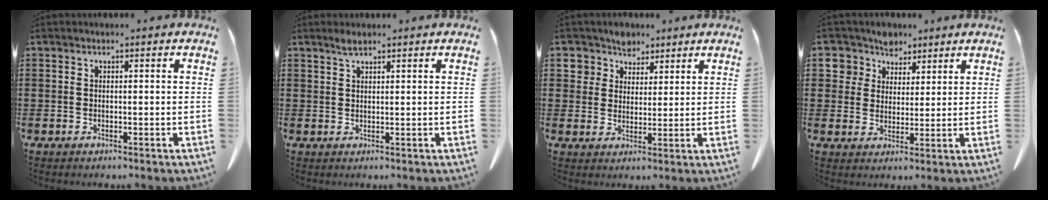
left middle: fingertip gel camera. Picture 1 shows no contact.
{"total": 1.5, "force": [1.2, 0.3, 0.9], "torque": [-0.021, -0.001, 0.022]}
{"total": 4.9, "force": [3.4, 3.4, 0.3], "torque": [-0.032, 0.000, 0.061]}
{"total": 5.6, "force": [3.8, 4.0, 0.4], "torque": [-0.043, -0.008, 0.069]}